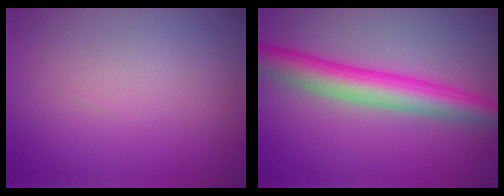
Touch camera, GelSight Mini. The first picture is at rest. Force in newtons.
{"total": 6.3, "press": 6.3, "slide": 0.0}